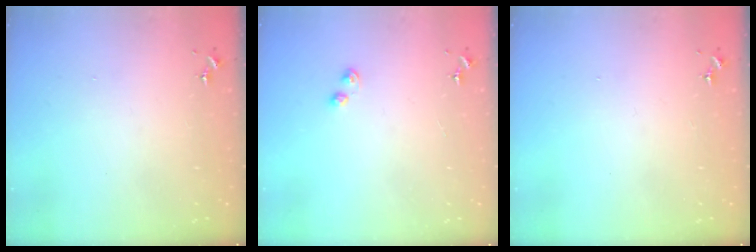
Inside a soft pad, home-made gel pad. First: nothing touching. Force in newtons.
{"total": 3.0, "press": 2.9, "slide": 0.6}
{"total": 0.0}